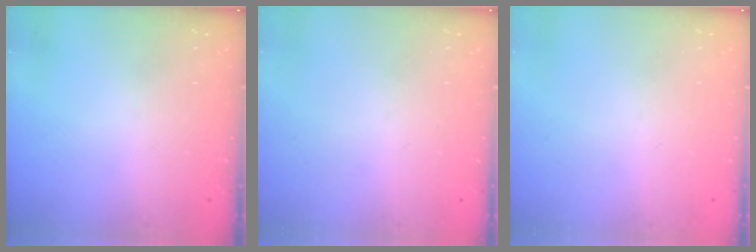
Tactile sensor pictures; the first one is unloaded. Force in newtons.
{"total": 0.0}
{"total": 0.0}